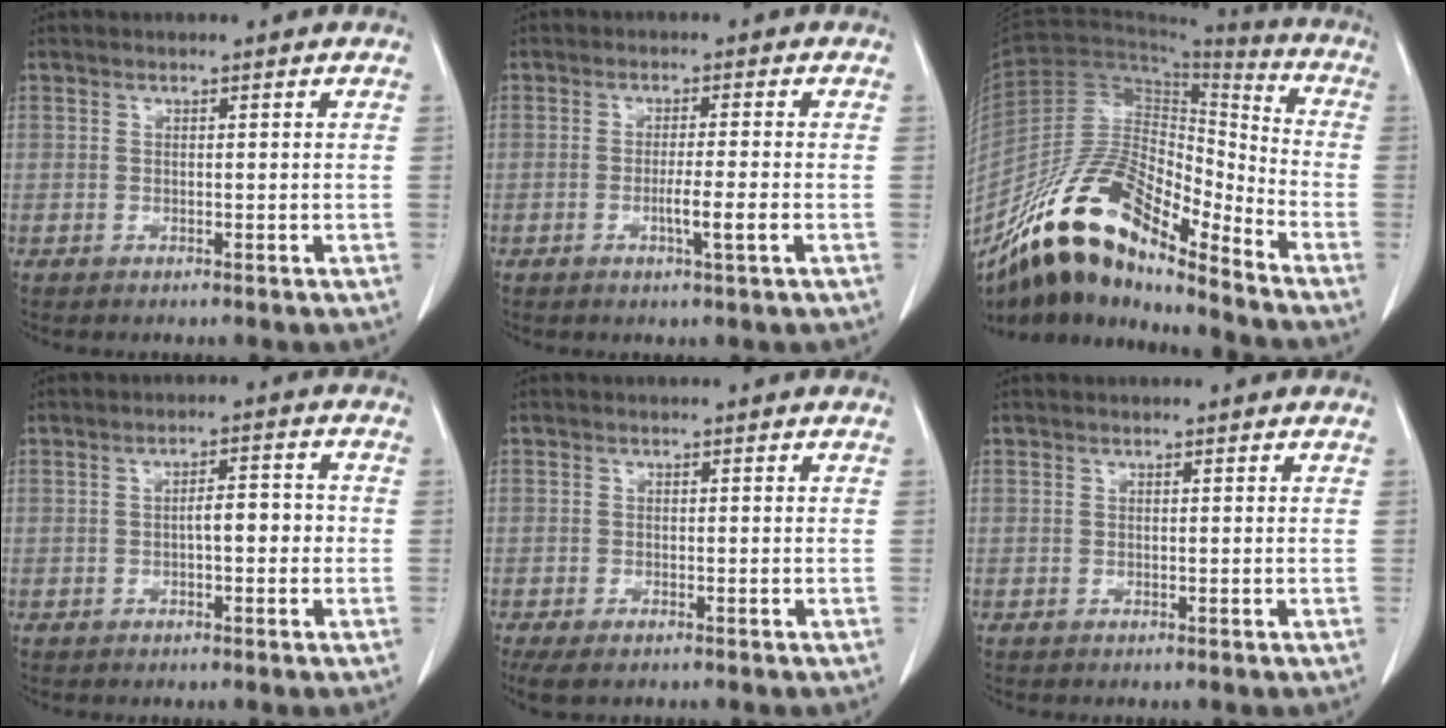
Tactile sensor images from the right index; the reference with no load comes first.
{"total": 3.9, "force": [-1.3, -0.4, 3.6], "torque": [-0.061, -0.005, -0.022]}
{"total": 18.0, "force": [-14.0, 5.3, 10.1], "torque": [-0.182, 0.026, -0.255]}
{"total": 3.7, "force": [-0.6, 1.2, 3.5], "torque": [-0.052, 0.013, -0.009]}
{"total": 4.3, "force": [-3.1, 1.7, 2.5], "torque": [-0.046, -0.012, -0.050]}
{"total": 0.0}